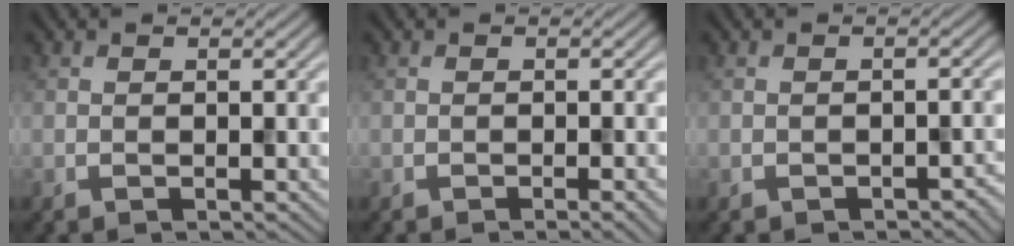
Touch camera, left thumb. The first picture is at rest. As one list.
[{"total": 1.6, "force": [-0.9, 0.3, 1.3], "torque": [-0.010, 0.002, -0.013]}, {"total": 1.2, "force": [-1.1, 0.2, 0.4], "torque": [0.004, 0.006, -0.016]}]